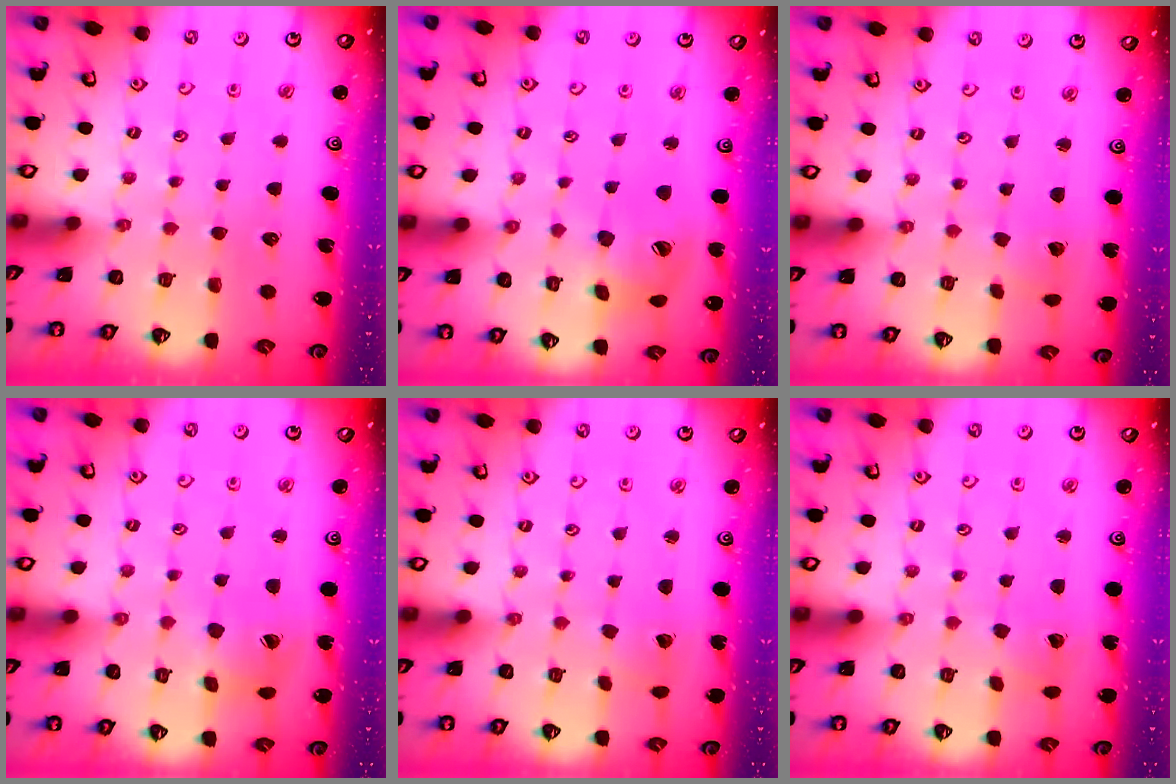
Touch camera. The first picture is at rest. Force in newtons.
{"total": 15.6, "press": 15.4, "slide": 2.2}
{"total": 2.3, "press": 2.3, "slide": 0.2}
{"total": 6.3, "press": 6.3, "slide": 0.8}
{"total": 2.3, "press": 2.3, "slide": 0.2}
{"total": 2.2, "press": 2.2, "slide": 0.2}